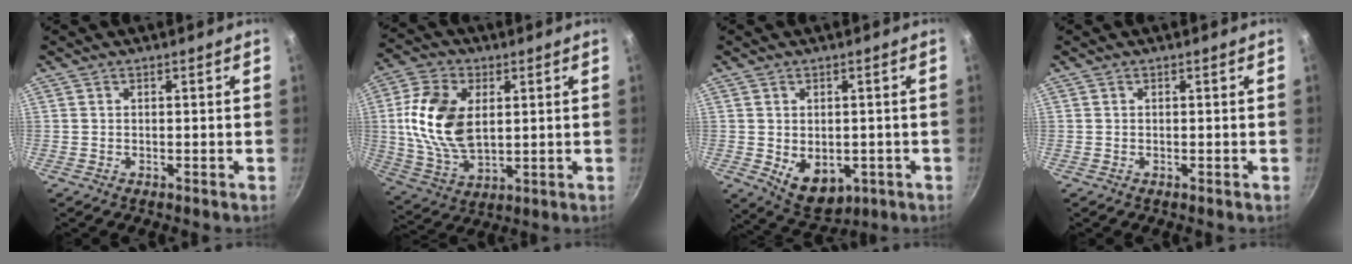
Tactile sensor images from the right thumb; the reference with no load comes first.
{"total": 15.7, "force": [2.4, 9.7, 12.1], "torque": [-0.220, -0.006, 0.049]}
{"total": 8.1, "force": [-1.4, 5.7, 5.6], "torque": [-0.062, -0.009, -0.001]}
{"total": 0.0}